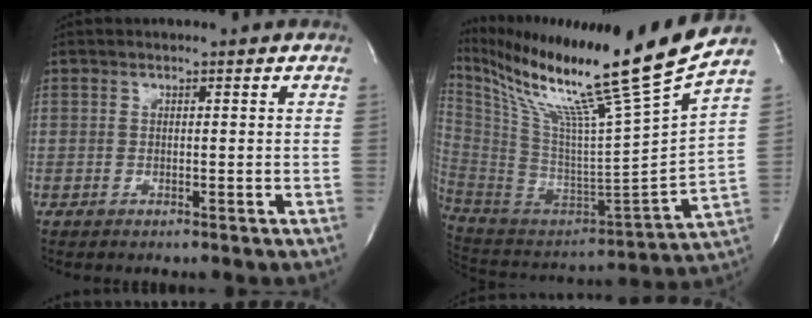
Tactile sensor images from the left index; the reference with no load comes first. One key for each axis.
{"total": 26.1, "fx": 19.6, "fy": -3.1, "fz": 16.9, "tx": -0.299, "ty": -0.069, "tz": 0.328}